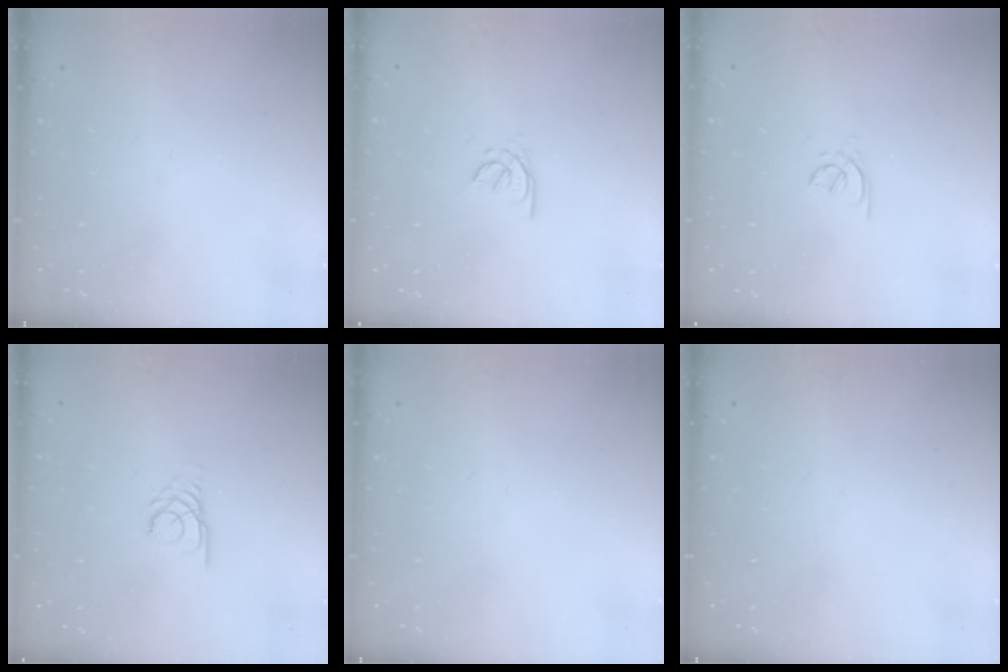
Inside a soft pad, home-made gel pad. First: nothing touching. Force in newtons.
{"total": 2.1, "press": 2.0, "slide": 0.6}
{"total": 2.0, "press": 1.9, "slide": 0.5}
{"total": 1.3, "press": 1.3, "slide": 0.2}
{"total": 0.0}
{"total": 0.0}